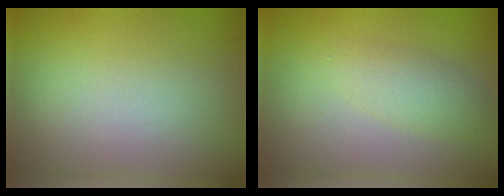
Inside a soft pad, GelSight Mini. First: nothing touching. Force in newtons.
{"total": 2.2, "press": 2.2, "slide": 0.1}